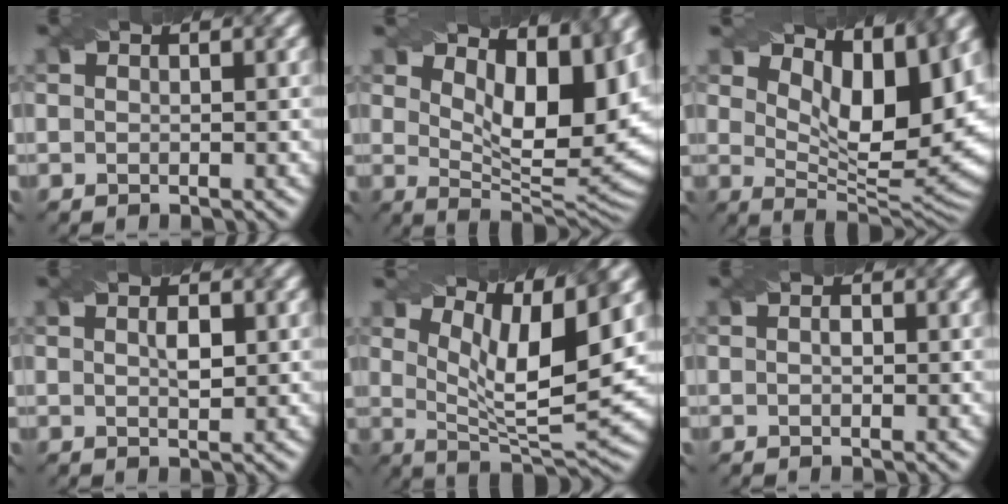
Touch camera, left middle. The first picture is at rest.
{"total": 10.6, "force": [4.7, 4.1, 8.5], "torque": [-0.127, -0.003, 0.078]}
{"total": 10.6, "force": [5.0, 3.9, 8.4], "torque": [-0.139, -0.003, 0.089]}
{"total": 1.5, "force": [0.5, 0.5, 1.3], "torque": [-0.025, 0.002, 0.012]}
{"total": 8.8, "force": [3.9, 2.2, 7.5], "torque": [-0.129, -0.002, 0.072]}
{"total": 0.8, "force": [0.0, 0.5, 0.6], "torque": [-0.011, 0.000, -0.001]}